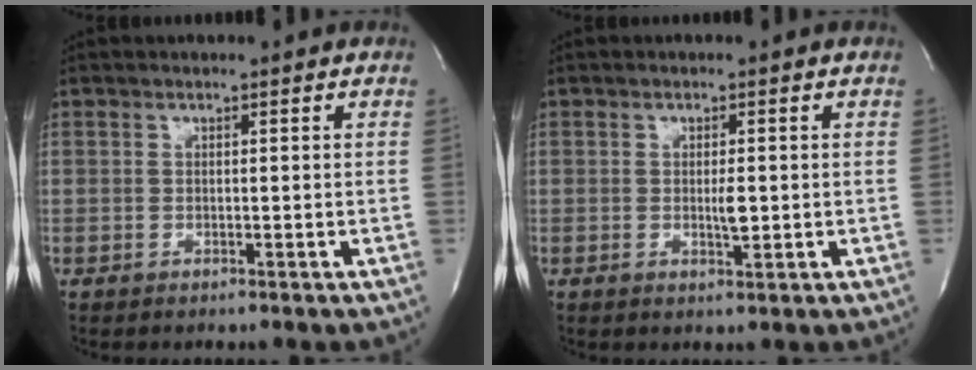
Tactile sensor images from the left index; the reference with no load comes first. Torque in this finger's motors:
{"motor_torque": [0.37, 0.21, 0.04, 0.02]}